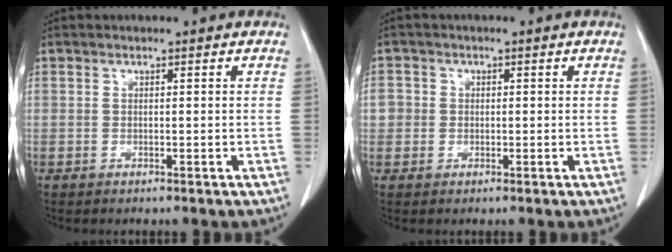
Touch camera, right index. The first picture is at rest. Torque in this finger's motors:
{"motor_torque": [0.07, 0.00, 0.11, 0.00]}